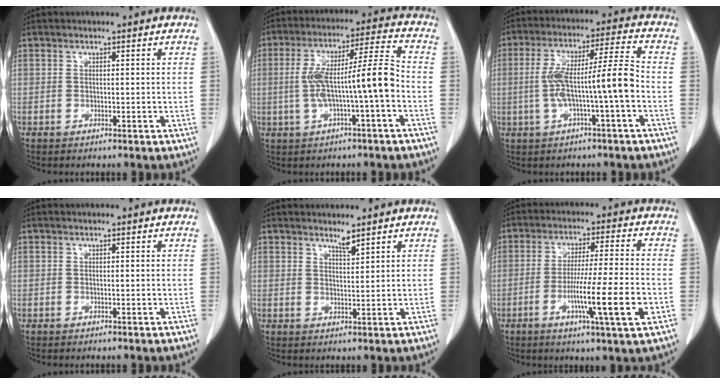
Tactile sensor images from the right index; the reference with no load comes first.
{"total": 11.2, "force": [-1.9, 0.3, 11.0], "torque": [-0.198, 0.031, -0.032]}
{"total": 10.5, "force": [-1.9, 0.0, 10.3], "torque": [-0.189, 0.029, -0.032]}
{"total": 0.0}
{"total": 1.9, "force": [1.7, -0.1, 0.8], "torque": [-0.015, -0.008, 0.033]}
{"total": 12.0, "force": [-3.8, -0.6, 11.4], "torque": [-0.198, -0.014, -0.066]}